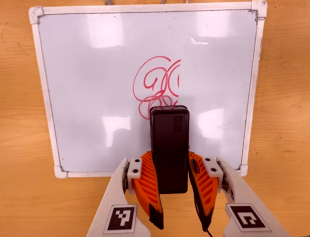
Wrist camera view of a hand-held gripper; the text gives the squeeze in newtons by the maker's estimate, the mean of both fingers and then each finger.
{"total": 9.0, "left": 7.0, "right": 11.1}